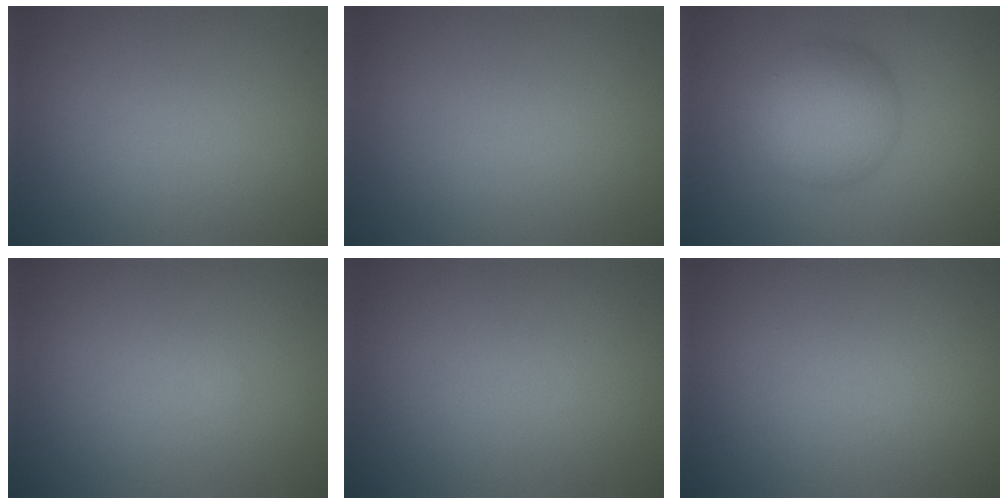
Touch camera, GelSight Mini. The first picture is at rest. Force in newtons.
{"total": 0.0}
{"total": 5.5, "press": 5.5, "slide": 0.1}
{"total": 0.0}
{"total": 0.0}
{"total": 0.0}